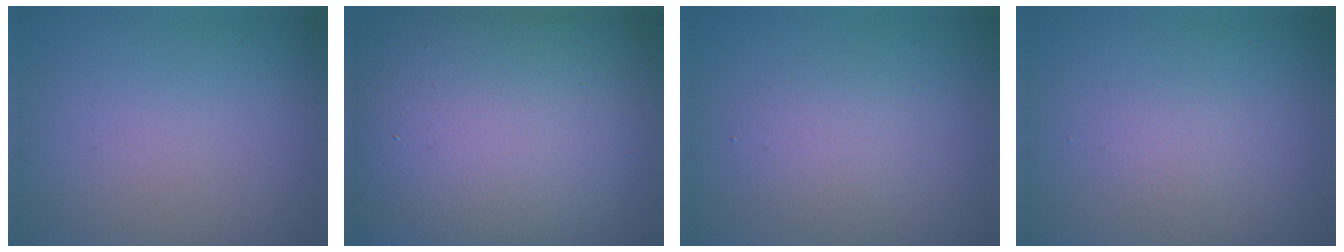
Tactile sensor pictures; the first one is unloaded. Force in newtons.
{"total": 21.1, "press": 21.0, "slide": 1.3}
{"total": 2.3, "press": 2.3, "slide": 0.2}
{"total": 1.1, "press": 1.1, "slide": 0.0}